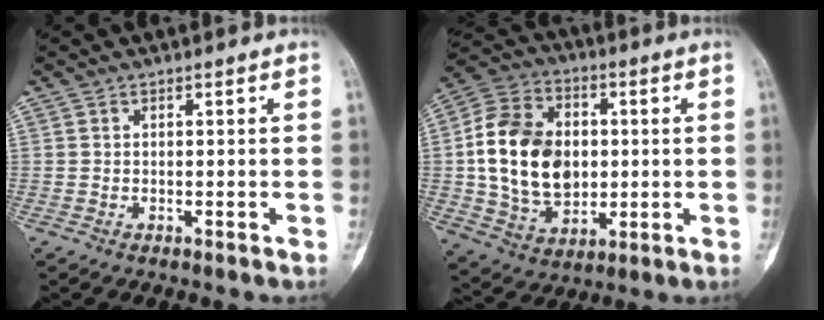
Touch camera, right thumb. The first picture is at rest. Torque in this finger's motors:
{"motor_torque": [-0.44, 1.64, 1.56, 0.19, 0.20]}